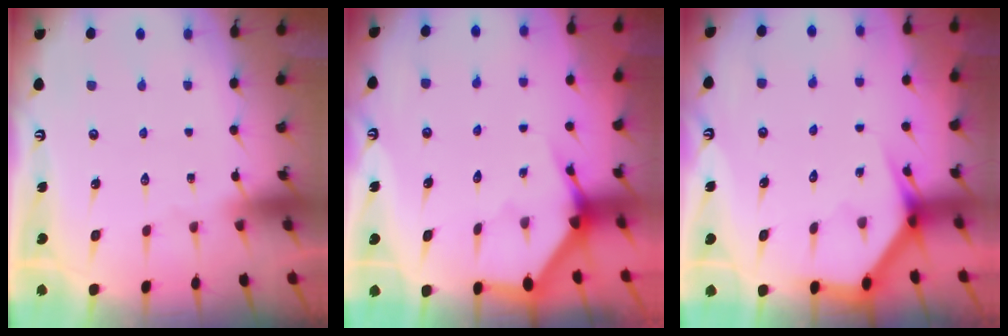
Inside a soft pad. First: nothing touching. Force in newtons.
{"total": 3.6, "press": 3.6, "slide": 0.2}
{"total": 3.4, "press": 3.4, "slide": 0.3}